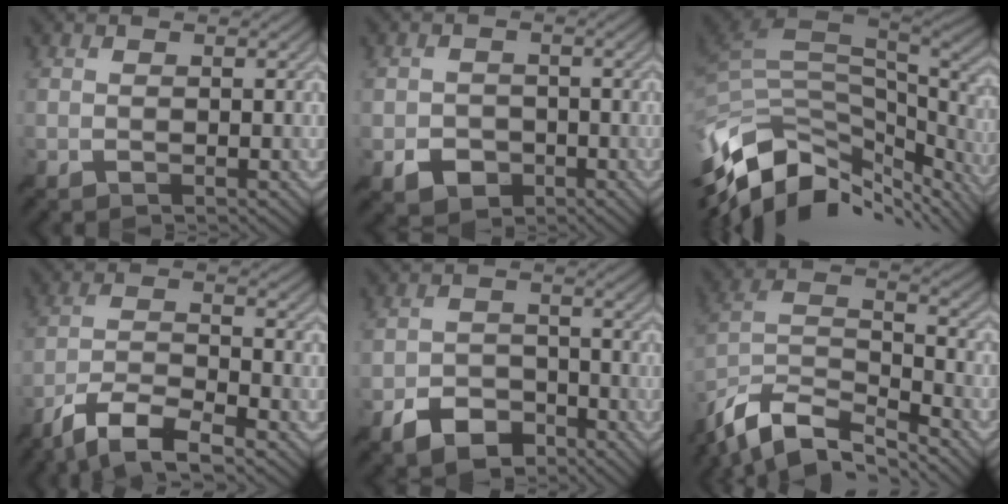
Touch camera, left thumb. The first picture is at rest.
{"total": 3.5, "force": [-1.4, 2.9, 1.4], "torque": [-0.028, -0.005, -0.025]}
{"total": 14.4, "force": [-5.8, 8.2, 10.4], "torque": [-0.248, -0.027, -0.093]}
{"total": 8.1, "force": [-5.9, 2.1, 5.1], "torque": [-0.104, 0.001, -0.120]}
{"total": 5.7, "force": [-3.8, 3.4, 2.7], "torque": [-0.053, 0.000, -0.077]}
{"total": 12.4, "force": [-9.1, 4.9, 6.8], "torque": [-0.168, -0.001, -0.168]}